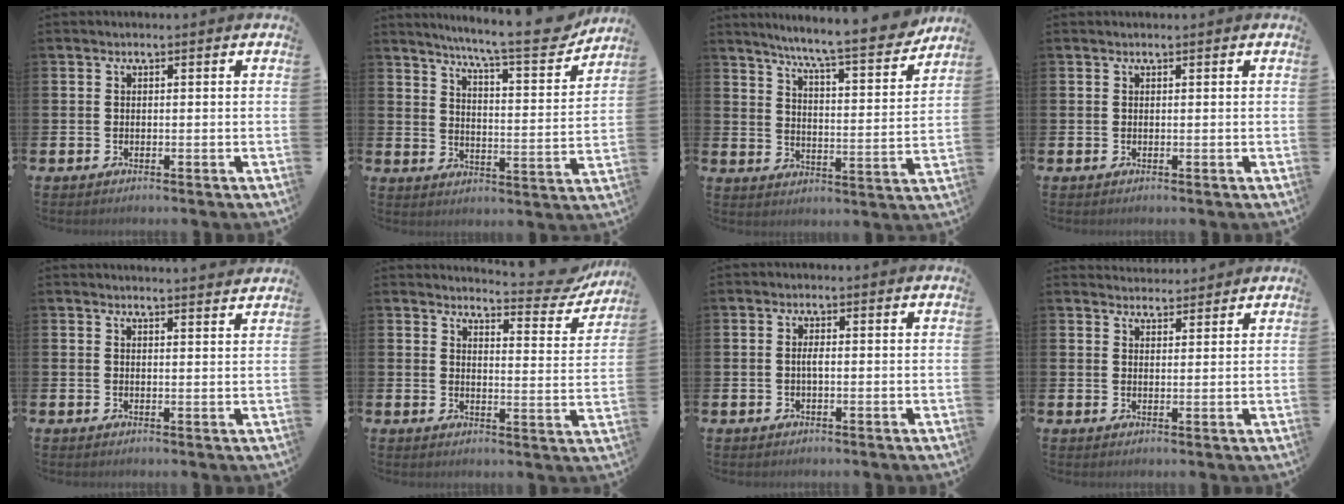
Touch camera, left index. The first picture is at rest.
{"total": 9.5, "force": [8.3, 0.7, 4.5], "torque": [-0.091, -0.055, 0.138]}
{"total": 8.6, "force": [7.8, 0.1, 3.6], "torque": [-0.083, -0.062, 0.128]}
{"total": 0.0}
{"total": 2.3, "force": [2.2, -0.2, -0.1], "torque": [0.011, -0.020, 0.038]}
{"total": 5.0, "force": [4.8, 0.7, 1.2], "torque": [-0.010, -0.039, 0.075]}
{"total": 1.2, "force": [-0.1, 0.3, 1.1], "torque": [-0.023, 0.002, -0.001]}
{"total": 3.1, "force": [3.0, 0.6, -0.2], "torque": [0.008, -0.016, 0.053]}